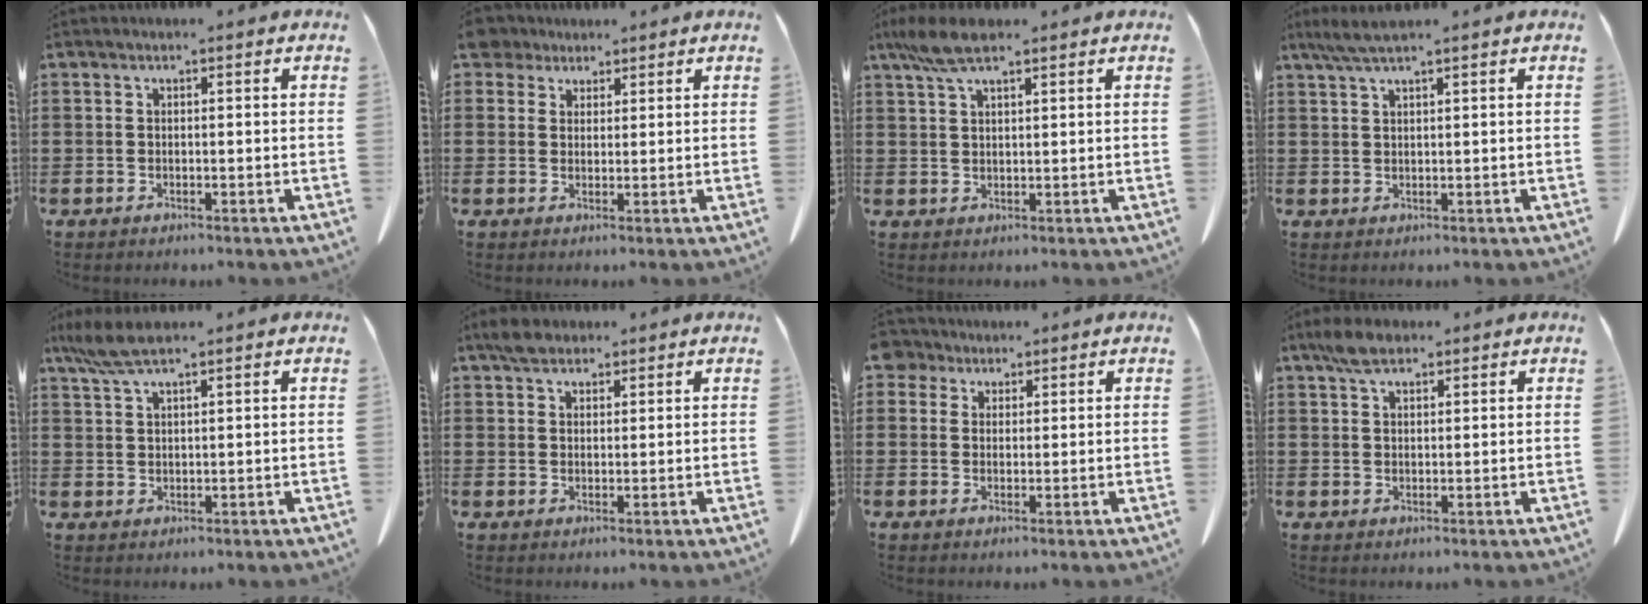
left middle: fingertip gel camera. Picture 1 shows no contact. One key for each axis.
{"total": 3.6, "fx": 2.8, "fy": 2.0, "fz": 0.8, "tx": -0.023, "ty": 0.006, "tz": 0.053}
{"total": 5.5, "fx": 3.6, "fy": 1.4, "fz": 3.8, "tx": -0.085, "ty": 0.000, "tz": 0.067}
{"total": 2.6, "fx": 1.9, "fy": 0.0, "fz": 1.8, "tx": -0.038, "ty": -0.001, "tz": 0.037}
{"total": 4.7, "fx": 3.5, "fy": 0.6, "fz": 3.2, "tx": -0.069, "ty": -0.001, "tz": 0.065}
{"total": 3.2, "fx": 2.6, "fy": 1.5, "fz": 1.1, "tx": -0.020, "ty": 0.003, "tz": 0.049}
{"total": 3.2, "fx": 2.4, "fy": 2.0, "fz": 0.8, "tx": -0.018, "ty": 0.006, "tz": 0.045}
{"total": 3.7, "fx": 2.7, "fy": 1.6, "fz": 2.1, "tx": -0.047, "ty": 0.006, "tz": 0.051}